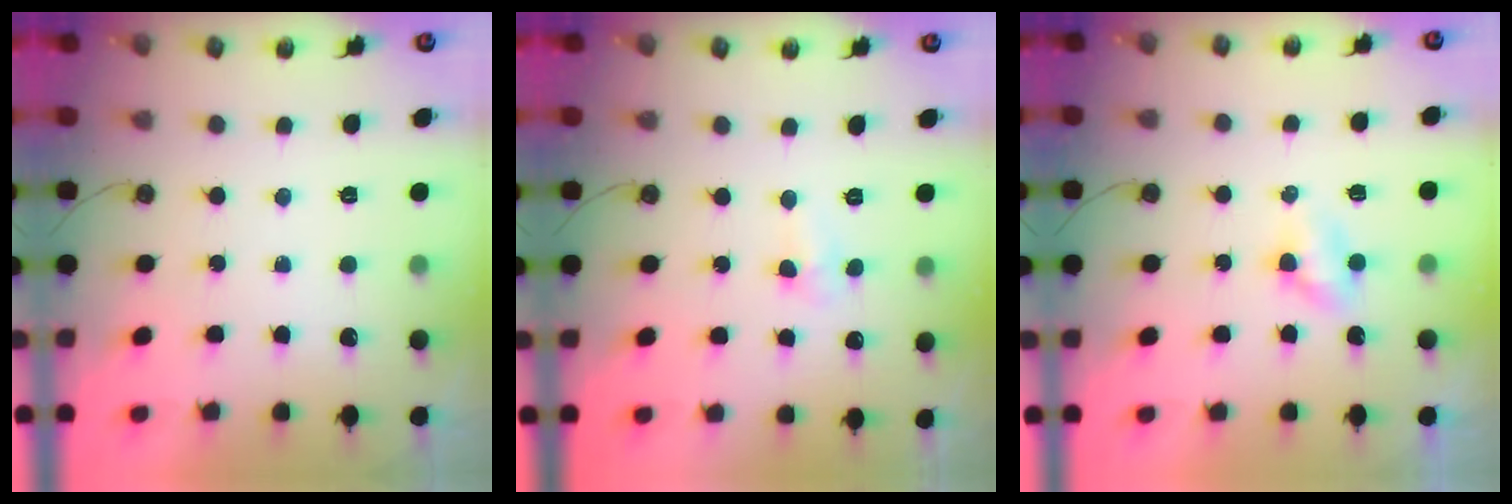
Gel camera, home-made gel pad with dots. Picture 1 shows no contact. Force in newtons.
{"total": 3.1, "press": 3.0, "slide": 0.7}
{"total": 3.0, "press": 3.0, "slide": 0.3}